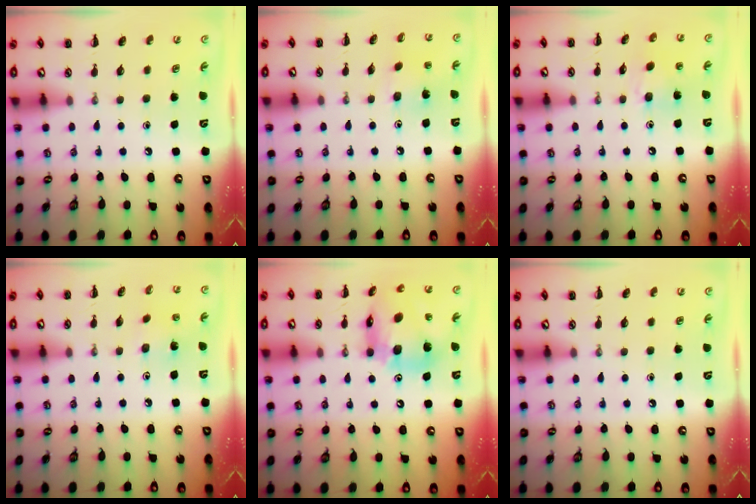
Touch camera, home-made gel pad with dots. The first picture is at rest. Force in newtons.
{"total": 1.9, "press": 1.8, "slide": 0.7}
{"total": 8.8, "press": 8.6, "slide": 1.8}
{"total": 2.1, "press": 2.0, "slide": 0.7}
{"total": 16.8, "press": 16.5, "slide": 2.9}
{"total": 0.0}